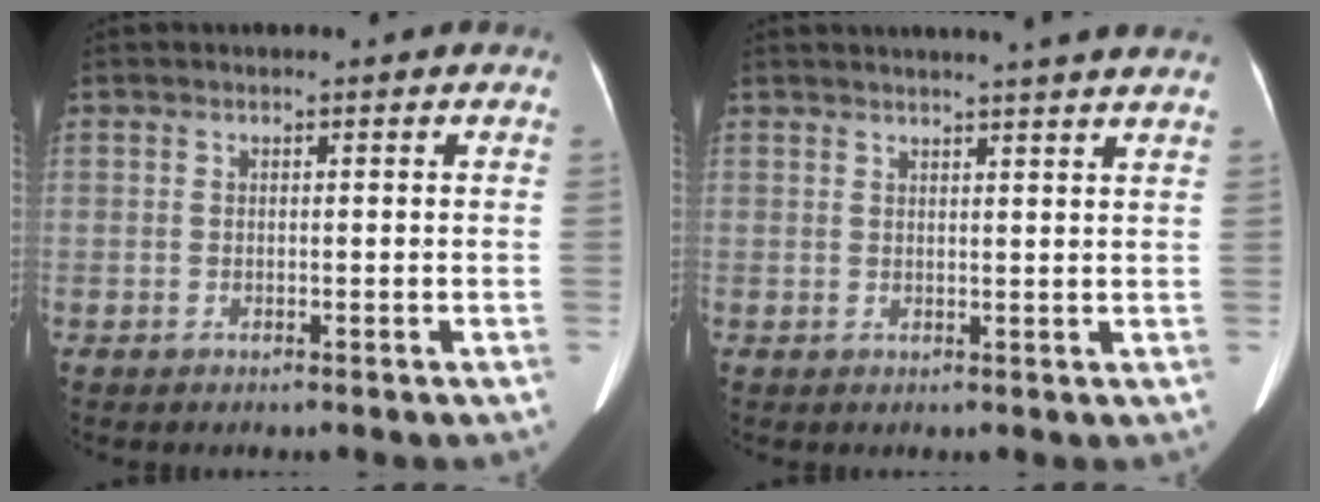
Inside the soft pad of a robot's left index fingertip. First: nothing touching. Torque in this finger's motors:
{"motor_torque": [0.06, -0.38, -0.02, 0.01]}